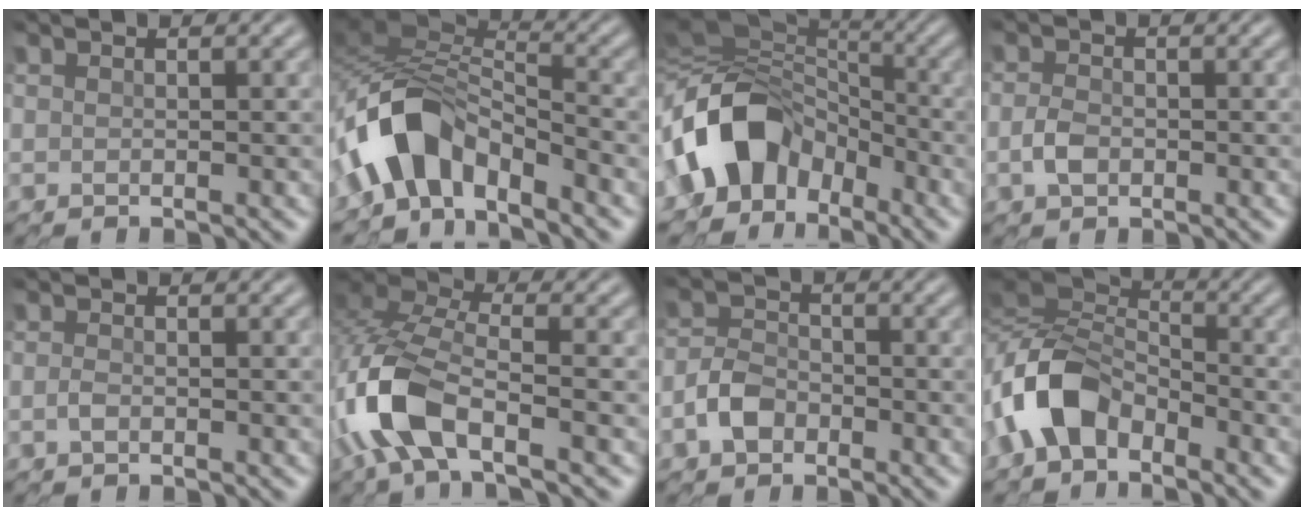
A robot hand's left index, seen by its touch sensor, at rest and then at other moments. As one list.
[{"total": 6.9, "force": [-4.7, 2.7, 4.2], "torque": [-0.072, 0.010, -0.096]}, {"total": 10.5, "force": [-4.4, 7.1, 6.4], "torque": [-0.126, 0.006, -0.091]}, {"total": 1.6, "force": [-0.9, 0.8, 1.1], "torque": [-0.030, 0.001, -0.020]}, {"total": 0.7, "force": [-0.6, -0.1, 0.4], "torque": [-0.016, 0.000, -0.013]}, {"total": 8.4, "force": [-4.0, 2.9, 6.8], "torque": [-0.174, 0.003, -0.091]}, {"total": 2.9, "force": [-2.1, 1.5, 1.4], "torque": [-0.037, 0.006, -0.044]}, {"total": 6.5, "force": [-3.4, 3.7, 4.2], "torque": [-0.090, 0.009, -0.081]}]